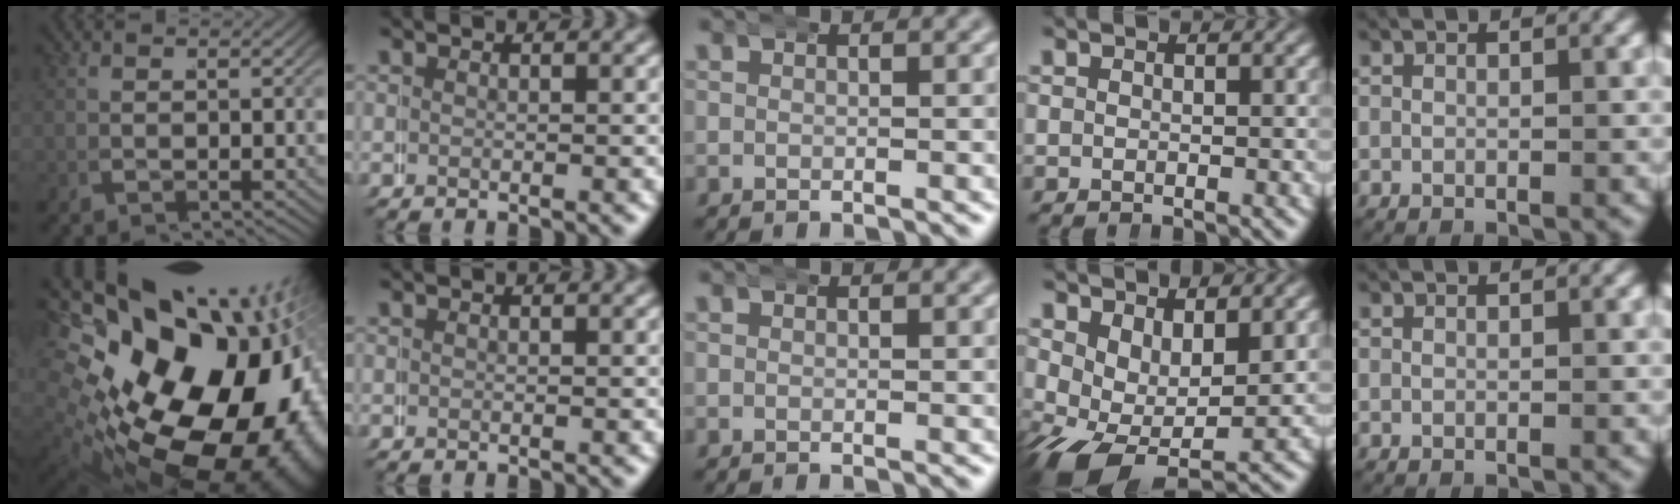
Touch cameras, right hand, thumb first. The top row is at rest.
{"thumb": {"total": 27.1, "force": [-1.8, 19.0, 19.3], "torque": [-0.330, -0.051, -0.006]}, "ring": {"total": 7.6, "force": [-1.9, 5.9, 4.5], "torque": [-0.123, -0.053, -0.013]}}